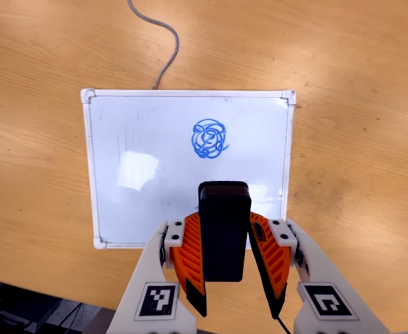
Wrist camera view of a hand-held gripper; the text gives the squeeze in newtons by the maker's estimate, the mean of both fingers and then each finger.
{"total": 4.5, "left": 3.5, "right": 5.6}